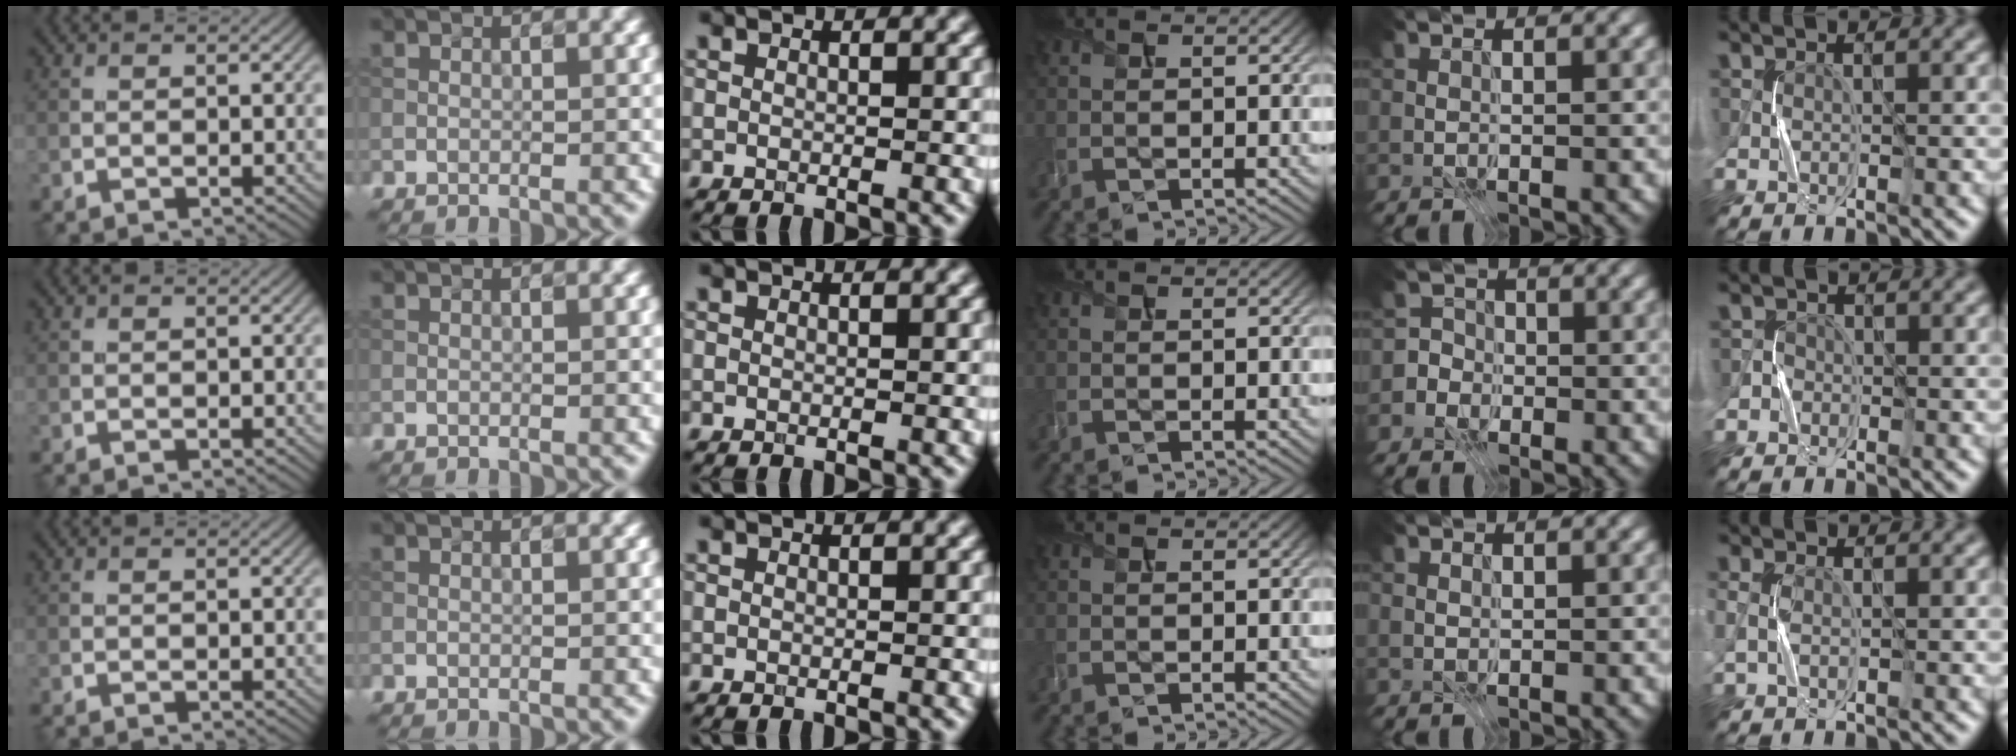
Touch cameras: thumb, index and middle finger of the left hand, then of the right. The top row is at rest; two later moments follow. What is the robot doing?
{"motion": "press", "object": "stapler"}